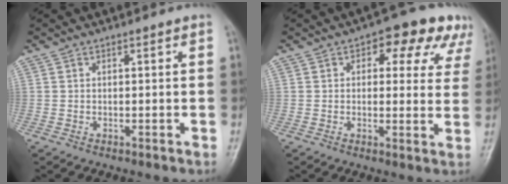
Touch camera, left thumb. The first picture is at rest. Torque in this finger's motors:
{"motor_torque": [-0.02, 0.13, 0.19, 0.02, 0.11]}